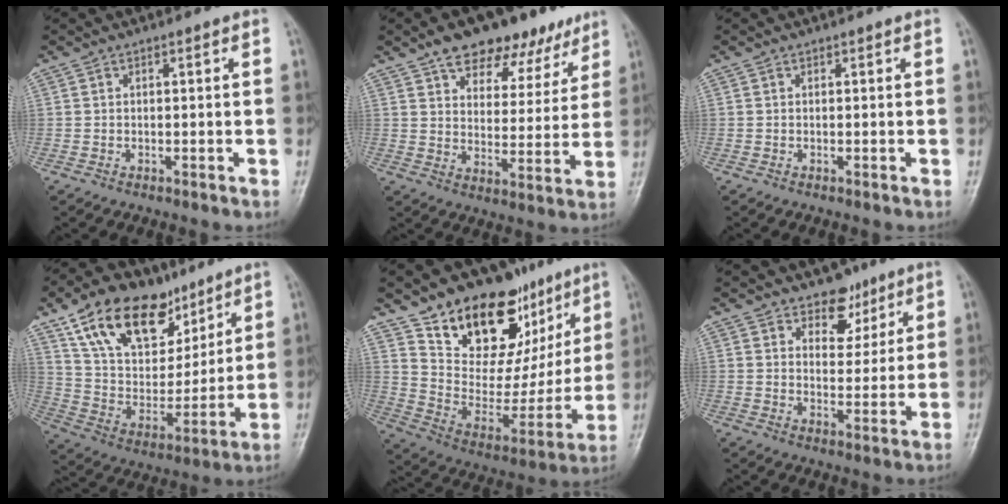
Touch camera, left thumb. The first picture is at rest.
{"total": 15.7, "force": [10.6, 7.9, 8.5], "torque": [-0.065, -0.037, 0.157]}
{"total": 0.0}
{"total": 21.7, "force": [13.1, 12.8, 11.7], "torque": [-0.157, -0.035, 0.240]}
{"total": 24.7, "force": [15.0, 14.2, 13.6], "torque": [-0.146, -0.052, 0.249]}
{"total": 6.4, "force": [4.3, 4.1, 2.2], "torque": [0.001, -0.026, 0.068]}